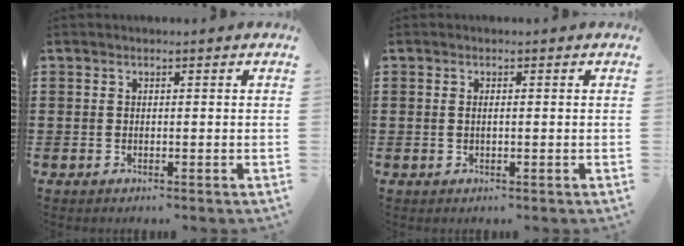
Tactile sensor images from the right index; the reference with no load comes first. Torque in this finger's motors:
{"motor_torque": [-0.36, 0.31, 0.03, -0.01]}